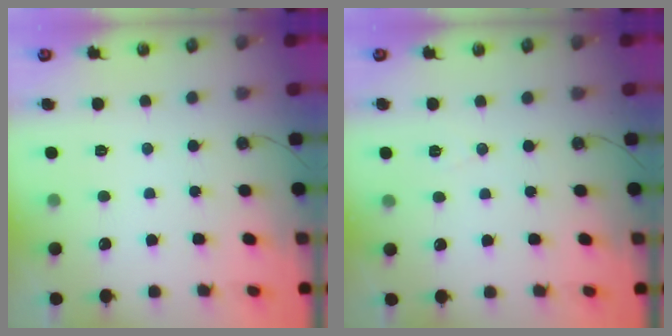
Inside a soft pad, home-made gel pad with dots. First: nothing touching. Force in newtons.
{"total": 5.0, "press": 2.2, "slide": 4.4}